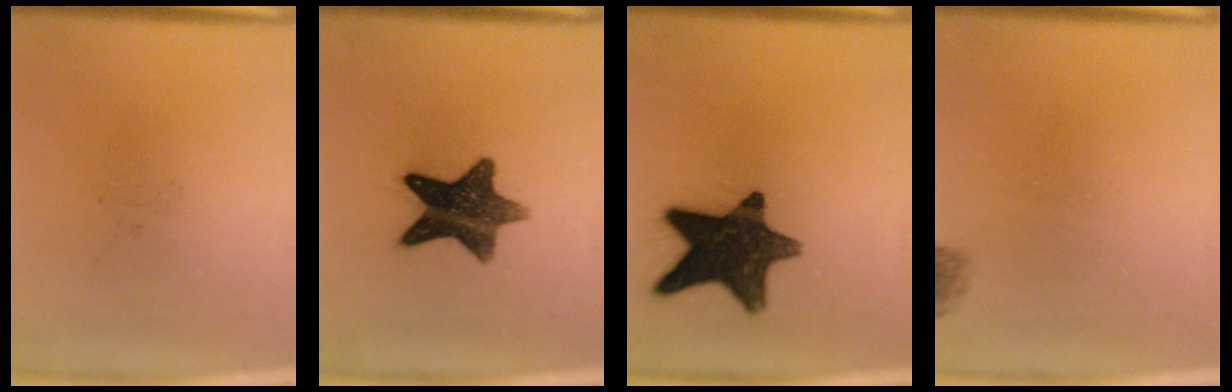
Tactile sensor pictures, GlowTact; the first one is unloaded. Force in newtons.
{"total": 11.9}
{"total": 14.7}
{"total": 1.6}